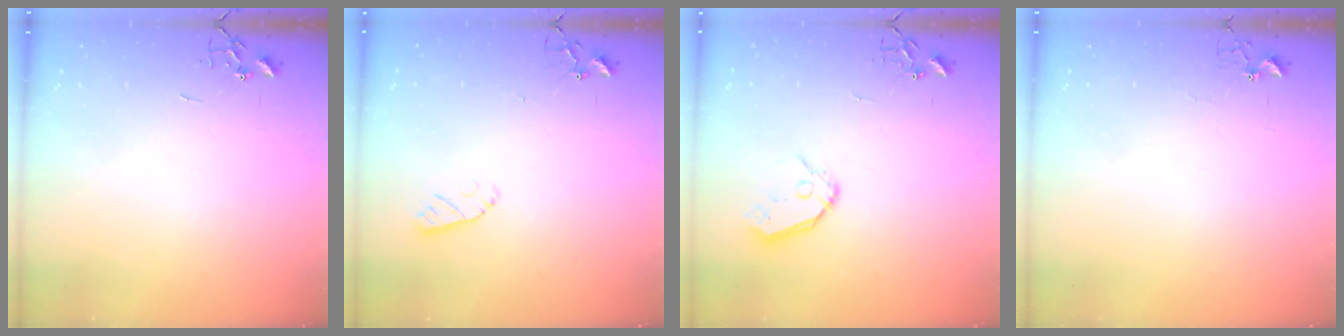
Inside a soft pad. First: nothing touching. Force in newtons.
{"total": 4.4, "press": 4.4, "slide": 0.6}
{"total": 9.2, "press": 9.1, "slide": 0.9}
{"total": 2.7, "press": 2.7, "slide": 0.2}